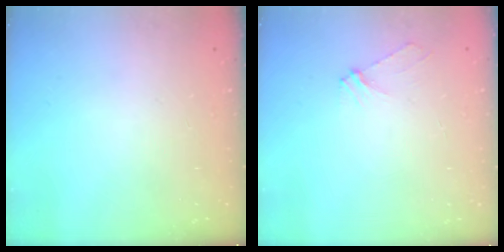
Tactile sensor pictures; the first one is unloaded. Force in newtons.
{"total": 3.7, "press": 3.7, "slide": 0.3}